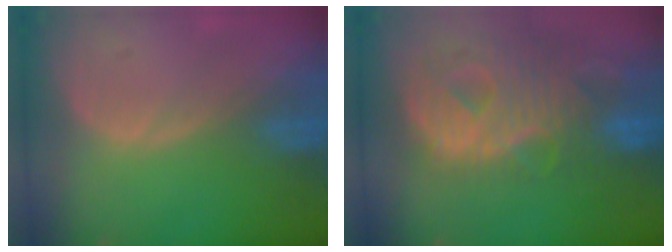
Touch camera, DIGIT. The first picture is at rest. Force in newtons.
{"total": 12.8, "press": 10.9, "slide": 6.8}